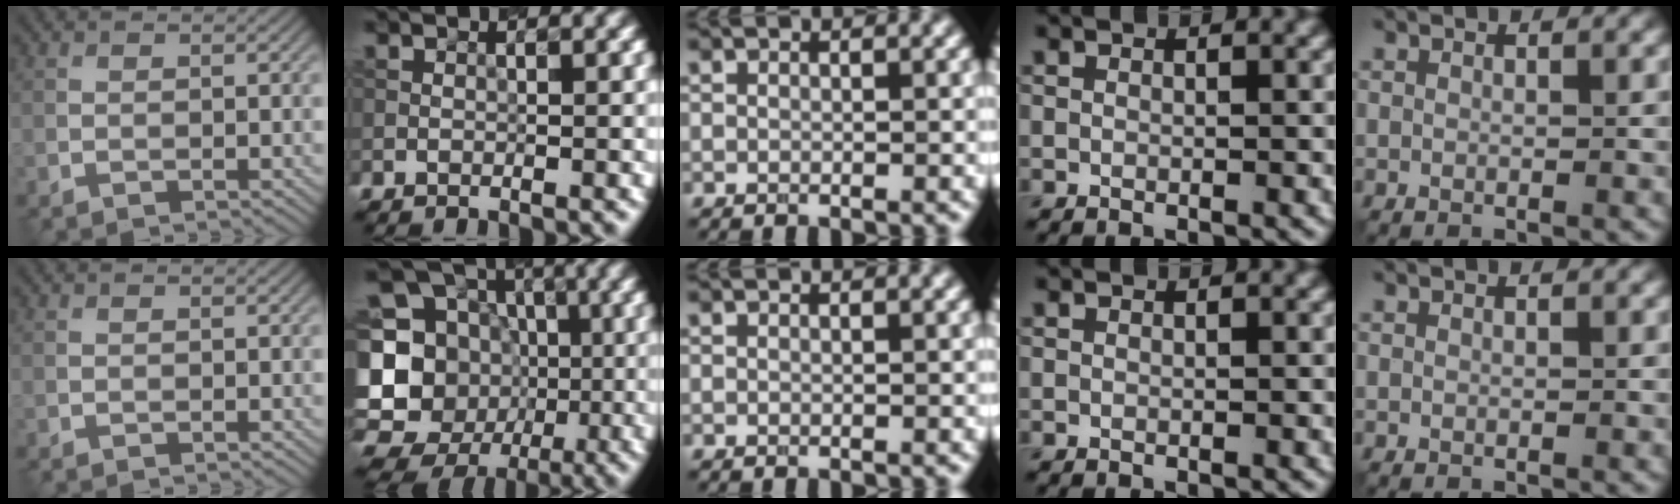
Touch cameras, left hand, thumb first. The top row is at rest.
{"index": {"total": 16.7, "force": [-0.7, 15.9, 5.3], "torque": [-0.134, 0.004, -0.022]}}